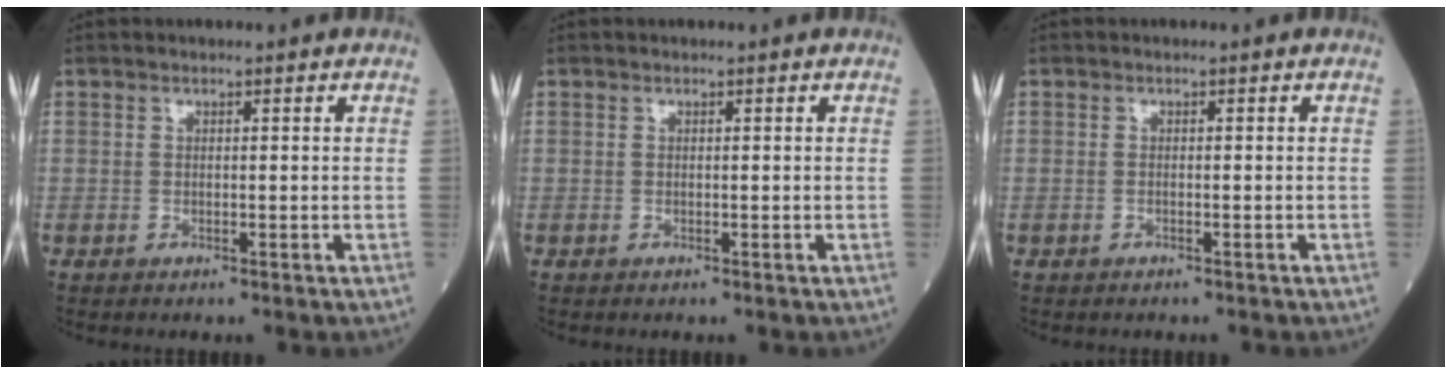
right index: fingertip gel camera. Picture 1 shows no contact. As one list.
[{"total": 0.0}, {"total": 0.5, "force": [-0.4, 0.4, 0.0], "torque": [-0.002, 0.003, -0.008]}]